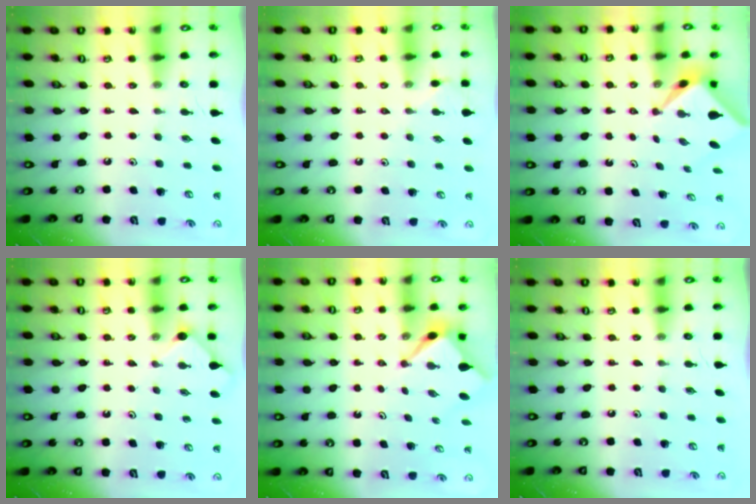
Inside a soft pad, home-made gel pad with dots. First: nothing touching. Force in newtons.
{"total": 3.6, "press": 3.6, "slide": 0.5}
{"total": 2.9, "press": 2.9, "slide": 0.1}
{"total": 2.4, "press": 2.4, "slide": 0.3}
{"total": 3.1, "press": 3.1, "slide": 0.3}
{"total": 0.0}